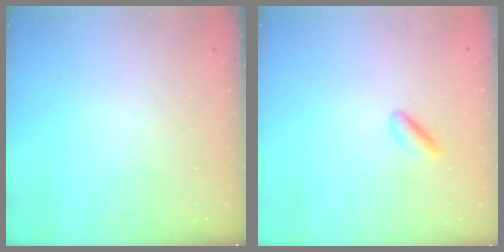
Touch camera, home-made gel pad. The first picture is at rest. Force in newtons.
{"total": 2.3, "press": 2.1, "slide": 0.9}